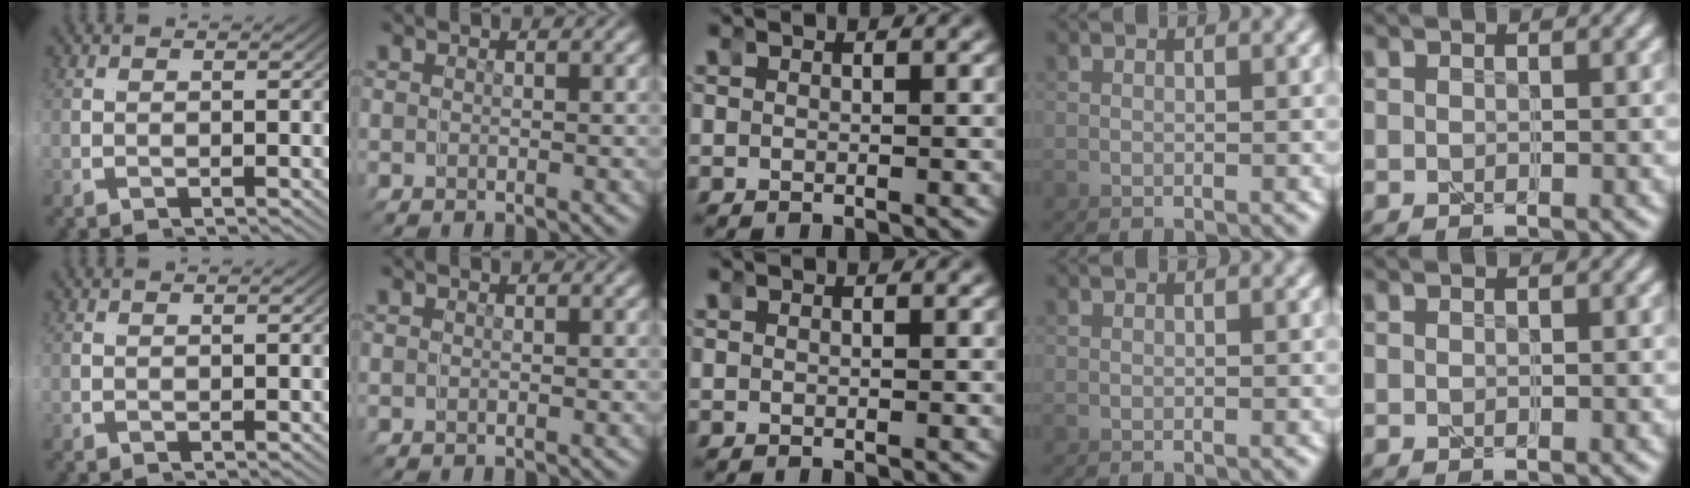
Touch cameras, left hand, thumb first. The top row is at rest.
{}